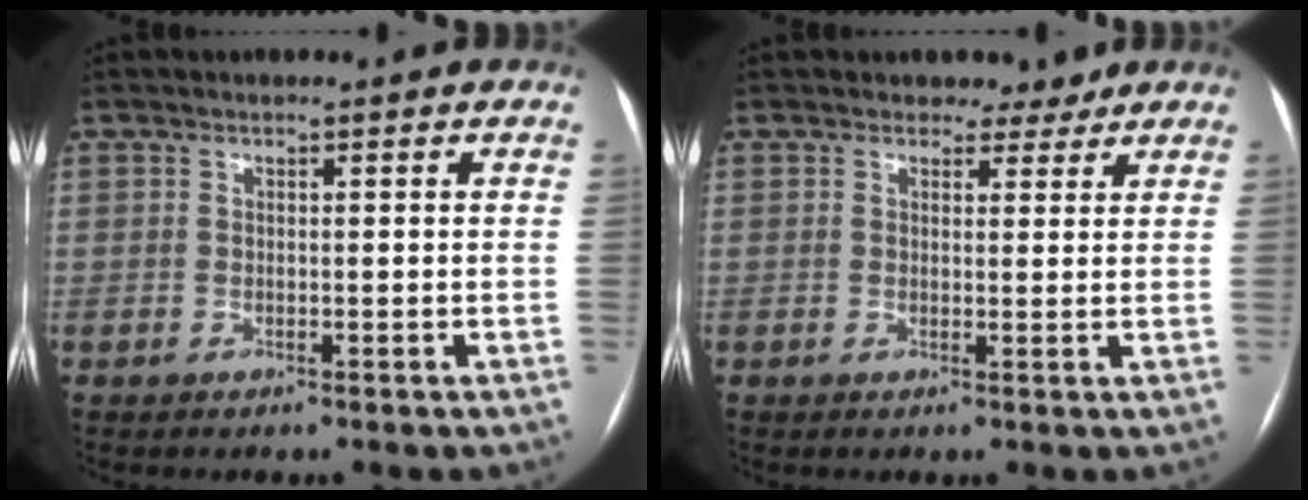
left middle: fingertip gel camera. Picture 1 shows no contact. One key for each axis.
{"total": 2.9, "fx": 2.3, "fy": 1.6, "fz": 0.3, "tx": 0.001, "ty": 0.002, "tz": 0.027}